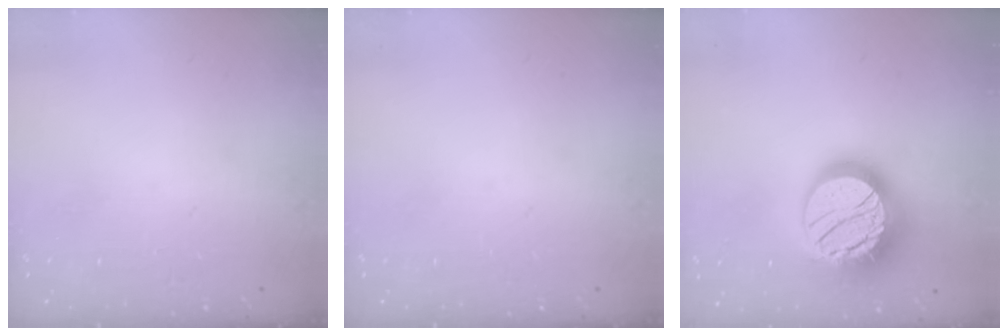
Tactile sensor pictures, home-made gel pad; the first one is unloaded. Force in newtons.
{"total": 0.0}
{"total": 23.1, "press": 23.1, "slide": 1.5}